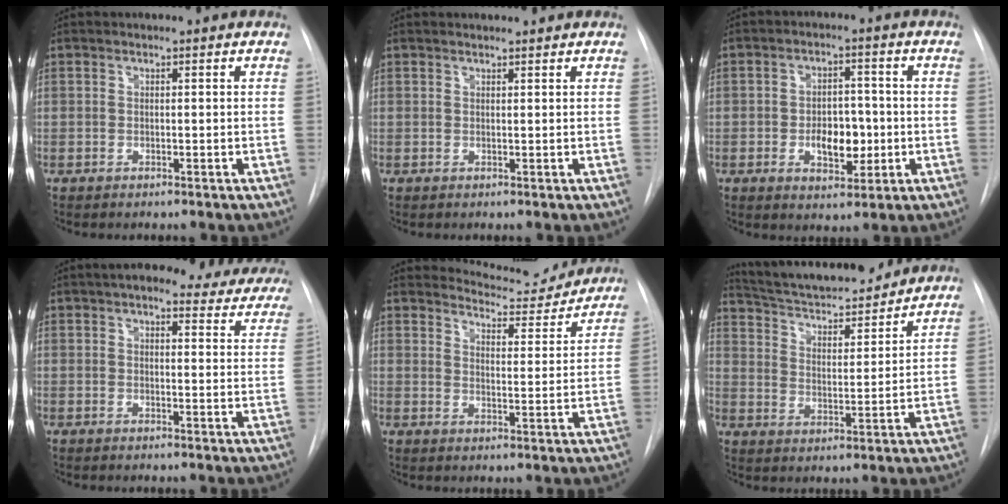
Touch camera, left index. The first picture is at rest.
{"total": 0.8, "force": [0.8, 0.0, 0.0], "torque": [-0.006, 0.004, 0.014]}
{"total": 6.6, "force": [-1.9, 3.8, 5.1], "torque": [-0.077, 0.001, -0.022]}
{"total": 18.2, "force": [15.8, 5.1, 7.5], "torque": [-0.094, -0.002, 0.173]}
{"total": 8.8, "force": [8.7, 1.2, 0.0], "torque": [0.003, -0.022, 0.112]}
{"total": 17.9, "force": [16.4, 3.3, 6.6], "torque": [-0.104, -0.001, 0.246]}